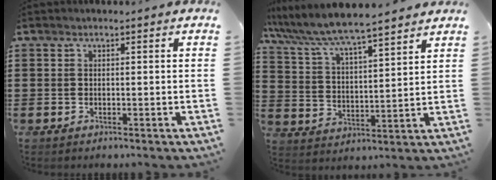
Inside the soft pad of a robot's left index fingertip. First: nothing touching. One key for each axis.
{"total": 6.3, "fx": 5.8, "fy": -0.1, "fz": 2.3, "tx": -0.072, "ty": -0.036, "tz": 0.096}